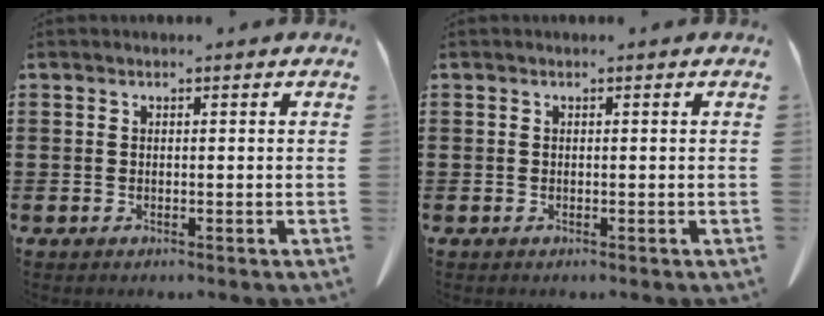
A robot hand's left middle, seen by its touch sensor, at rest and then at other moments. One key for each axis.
{"total": 0.0}